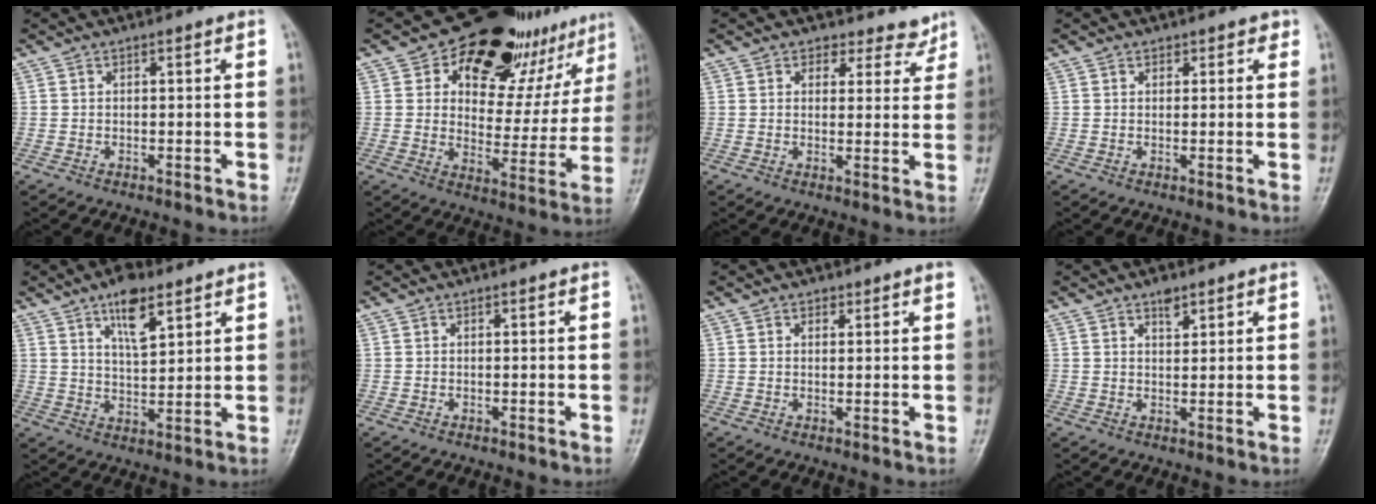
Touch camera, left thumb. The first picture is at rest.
{"total": 22.9, "force": [14.7, 12.6, 12.3], "torque": [-0.112, -0.052, 0.197]}
{"total": 5.6, "force": [4.5, 3.3, -0.1], "torque": [0.036, -0.032, 0.047]}
{"total": 1.6, "force": [1.0, 1.2, 0.2], "torque": [0.018, -0.004, 0.009]}
{"total": 8.3, "force": [4.9, 3.2, 5.9], "torque": [-0.085, -0.029, 0.083]}
{"total": 0.0}
{"total": 1.5, "force": [1.1, 0.8, 0.5], "torque": [0.006, -0.007, 0.013]}
{"total": 2.6, "force": [1.8, 1.3, 1.4], "torque": [-0.014, -0.011, 0.030]}